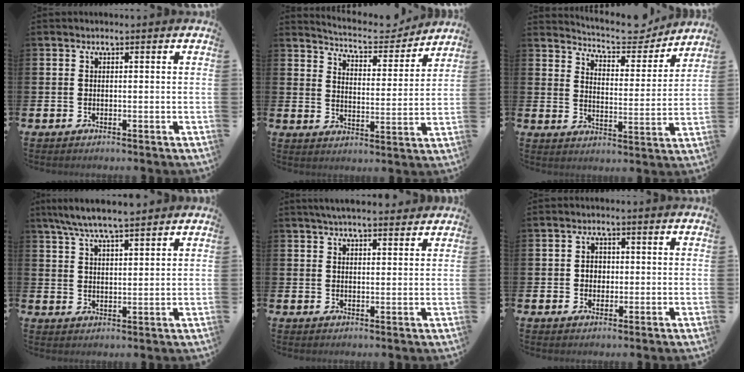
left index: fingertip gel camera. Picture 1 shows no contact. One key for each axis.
{"total": 6.3, "fx": 6.0, "fy": 1.1, "fz": 1.1, "tx": -0.038, "ty": -0.045, "tz": 0.101}
{"total": 6.8, "fx": 6.5, "fy": 1.6, "fz": 1.3, "tx": -0.043, "ty": -0.047, "tz": 0.111}
{"total": 6.8, "fx": 6.4, "fy": 0.7, "fz": 2.4, "tx": -0.063, "ty": -0.020, "tz": 0.116}
{"total": 4.1, "fx": 3.9, "fy": 0.6, "fz": 1.2, "tx": -0.031, "ty": -0.008, "tz": 0.071}
{"total": 2.2, "fx": 0.2, "fy": 2.0, "fz": 0.9, "tx": -0.005, "ty": 0.003, "tz": -0.003}